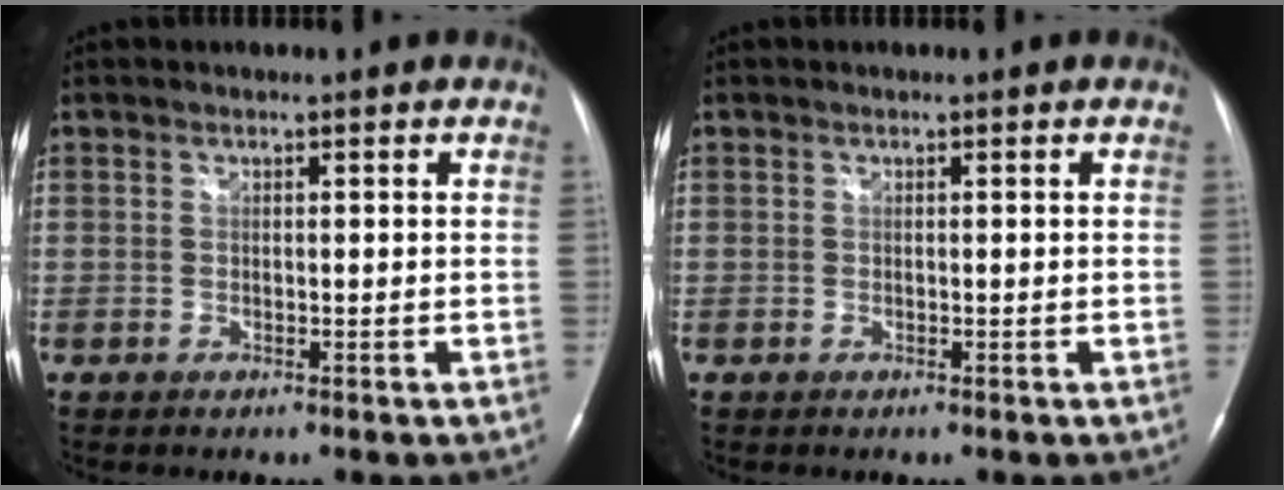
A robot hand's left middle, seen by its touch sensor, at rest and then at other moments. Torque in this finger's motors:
{"motor_torque": [-0.06, -0.06, 0.01, 0.00]}